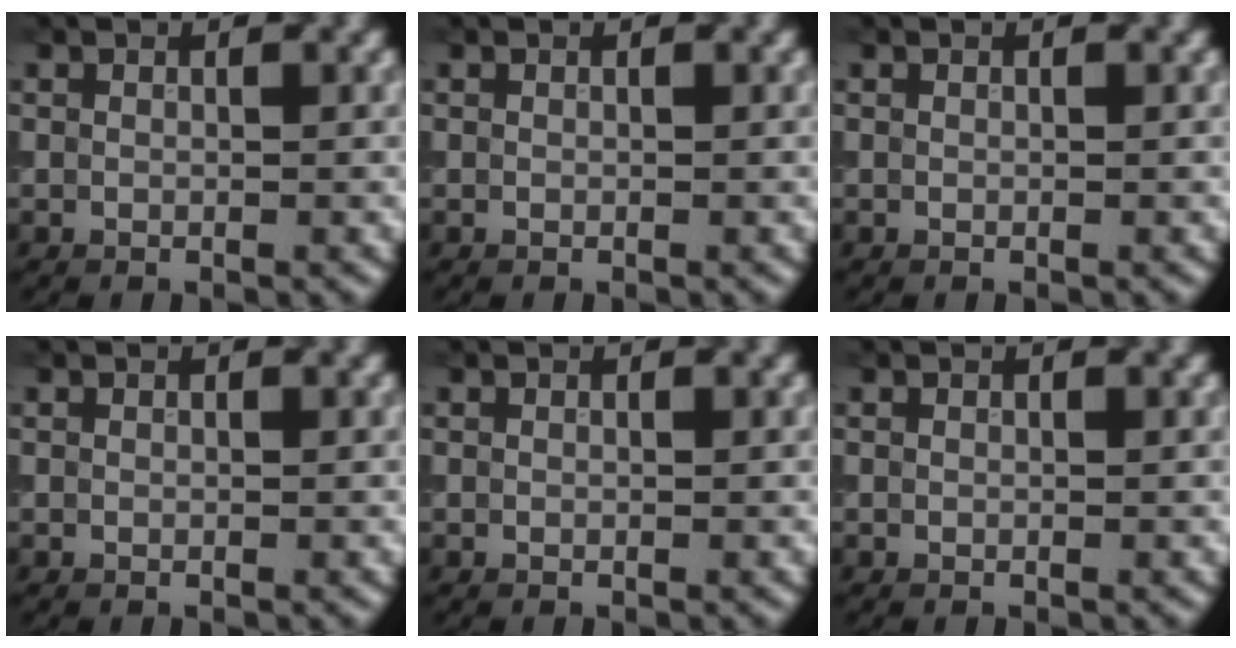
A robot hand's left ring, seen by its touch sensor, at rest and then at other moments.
{"total": 0.0}
{"total": 0.0}
{"total": 0.0}
{"total": 0.0}
{"total": 0.0}